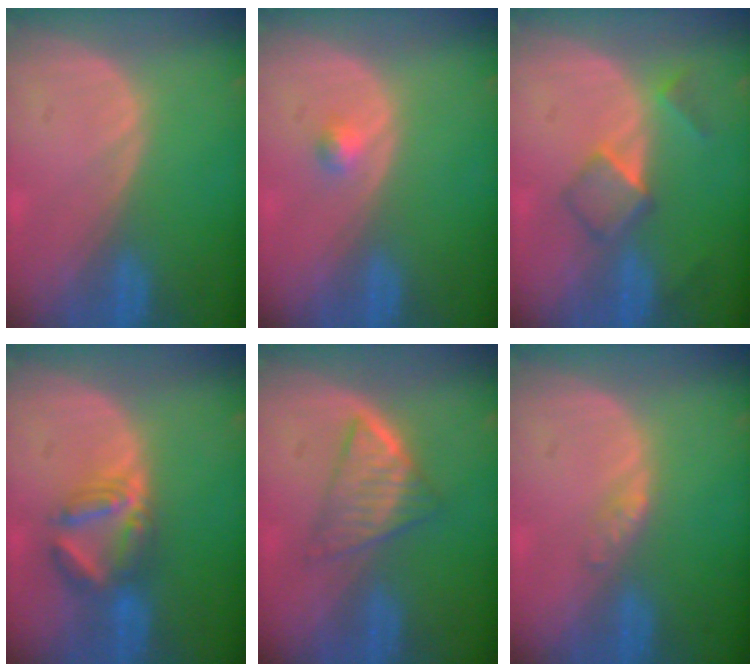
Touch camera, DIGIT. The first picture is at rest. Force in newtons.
{"total": 1.5, "press": 1.3, "slide": 0.8}
{"total": 5.3, "press": 4.7, "slide": 2.4}
{"total": 5.9, "press": 5.9, "slide": 0.5}
{"total": 5.4, "press": 5.1, "slide": 1.5}
{"total": 1.4, "press": 1.4, "slide": 0.1}